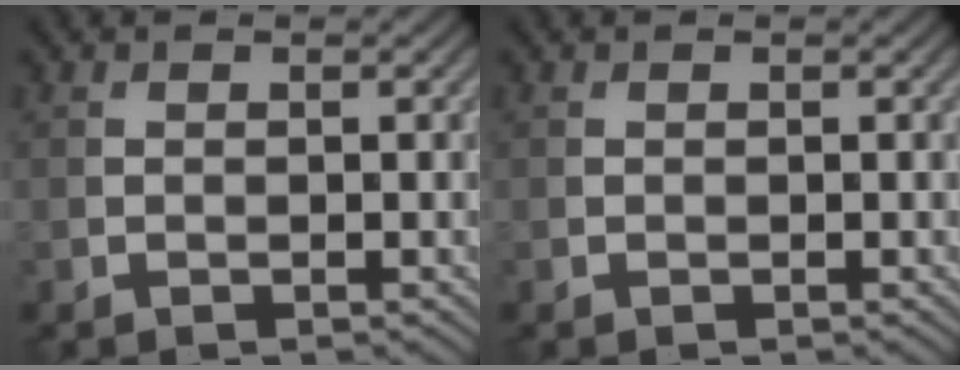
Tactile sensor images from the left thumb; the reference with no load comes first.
{"total": 0.0}